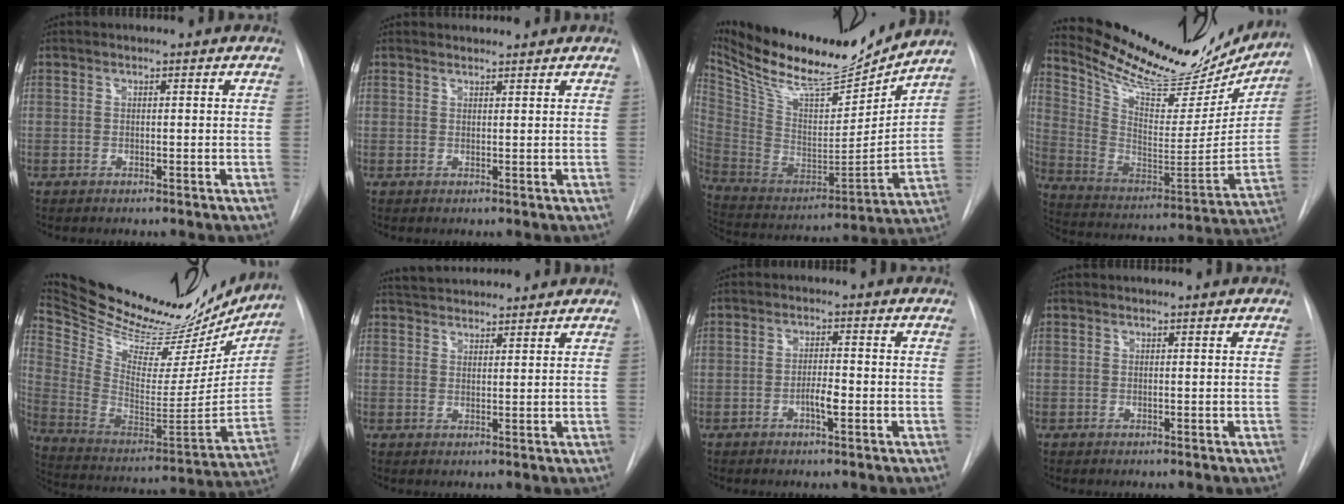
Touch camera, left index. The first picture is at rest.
{"total": 1.8, "force": [1.8, 0.2, 0.0], "torque": [-0.005, 0.013, 0.031]}
{"total": 24.0, "force": [21.1, 4.2, 10.6], "torque": [-0.201, -0.027, 0.346]}
{"total": 26.4, "force": [23.2, 7.0, 10.2], "torque": [-0.173, -0.046, 0.339]}
{"total": 34.1, "force": [29.2, 10.4, 14.3], "torque": [-0.253, -0.052, 0.414]}
{"total": 7.2, "force": [6.8, 1.1, 1.9], "torque": [-0.037, 0.030, 0.106]}
{"total": 2.6, "force": [-1.2, 0.4, 2.3], "torque": [-0.039, -0.002, -0.023]}
{"total": 0.0}